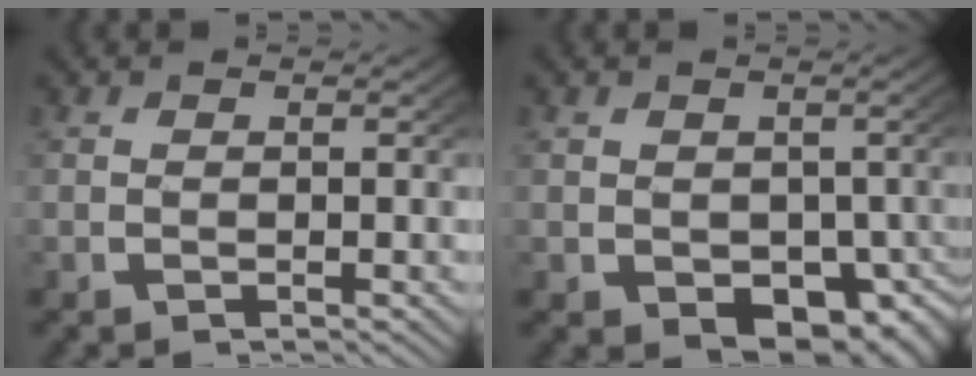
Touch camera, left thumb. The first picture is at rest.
{"total": 6.3, "force": [-1.8, 4.3, 4.2], "torque": [-0.065, -0.039, -0.005]}